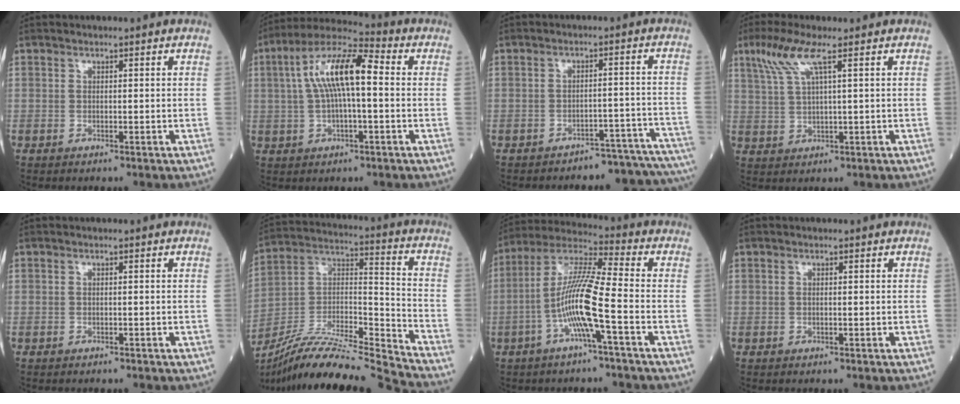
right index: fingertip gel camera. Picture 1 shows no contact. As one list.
[{"total": 11.4, "force": [1.3, 2.8, 11.0], "torque": [-0.217, 0.033, 0.017]}, {"total": 13.1, "force": [-12.9, 1.8, 1.0], "torque": [0.023, 0.032, -0.150]}, {"total": 5.7, "force": [3.1, 0.3, 4.8], "torque": [-0.113, 0.009, 0.069]}, {"total": 0.9, "force": [-0.8, 0.2, 0.2], "torque": [-0.006, -0.001, -0.009]}, {"total": 21.0, "force": [-19.6, -1.5, 7.5], "torque": [-0.153, 0.002, -0.344]}, {"total": 9.8, "force": [-3.1, 0.3, 9.3], "torque": [-0.188, 0.013, -0.064]}, {"total": 0.0}]